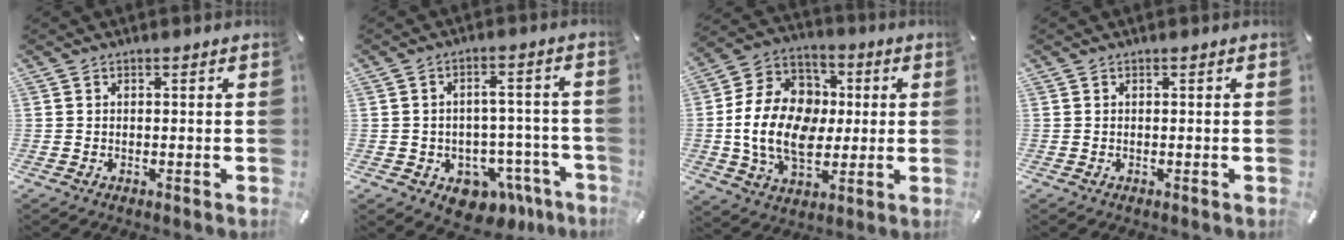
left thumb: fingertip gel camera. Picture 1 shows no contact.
{"total": 8.2, "force": [-3.8, 6.1, 3.9], "torque": [-0.041, 0.019, -0.061]}
{"total": 17.6, "force": [-1.2, 13.6, 11.1], "torque": [-0.240, 0.018, -0.019]}
{"total": 0.0}